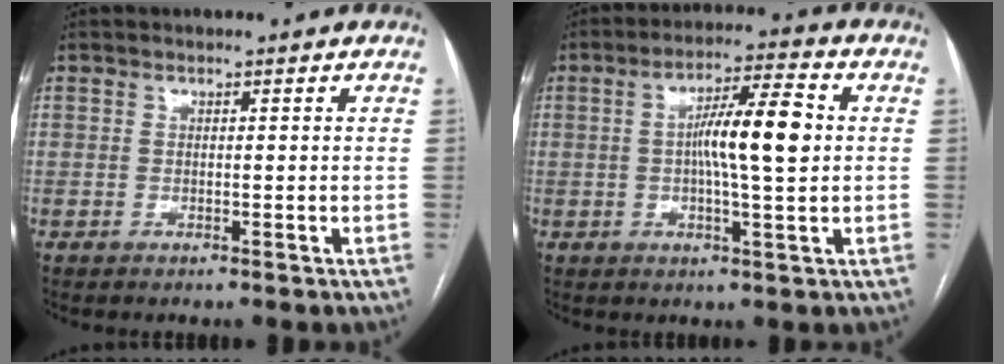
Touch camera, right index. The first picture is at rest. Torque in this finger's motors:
{"motor_torque": [1.41, 0.03, 0.48, 0.13]}